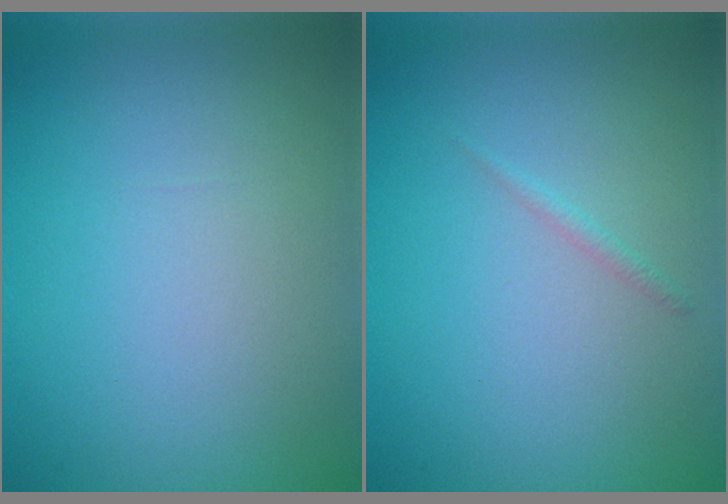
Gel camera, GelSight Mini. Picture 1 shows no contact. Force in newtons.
{"total": 0.6, "press": 0.6, "slide": 0.0}